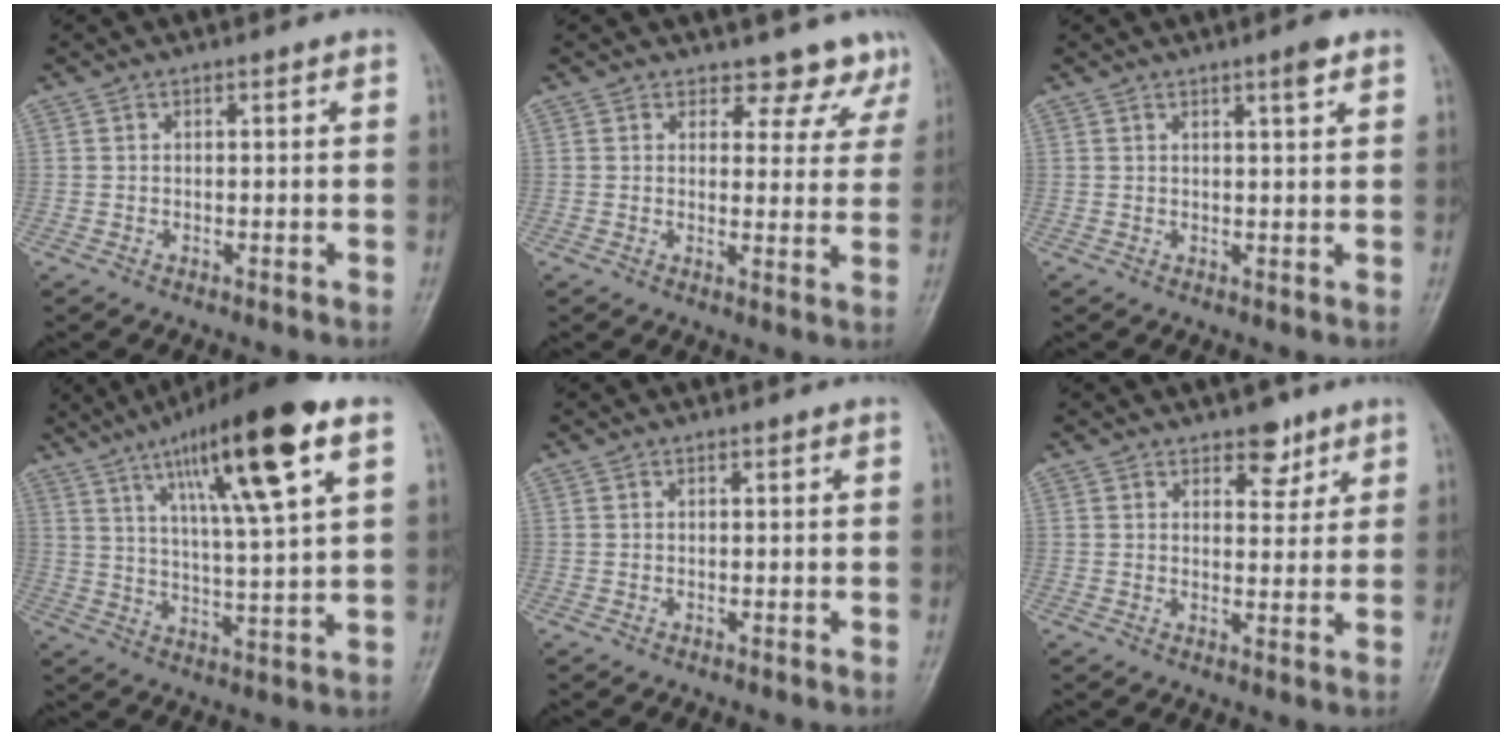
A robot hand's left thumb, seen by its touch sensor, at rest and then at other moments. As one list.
[{"total": 7.2, "force": [6.2, 3.7, 0.7], "torque": [0.035, -0.035, 0.053]}, {"total": 2.6, "force": [1.7, 0.3, 2.0], "torque": [-0.029, -0.009, 0.023]}, {"total": 19.3, "force": [9.6, 3.0, 16.4], "torque": [-0.261, -0.018, 0.159]}, {"total": 0.0}, {"total": 4.5, "force": [3.1, 2.6, 2.1], "torque": [0.000, -0.018, 0.044]}]